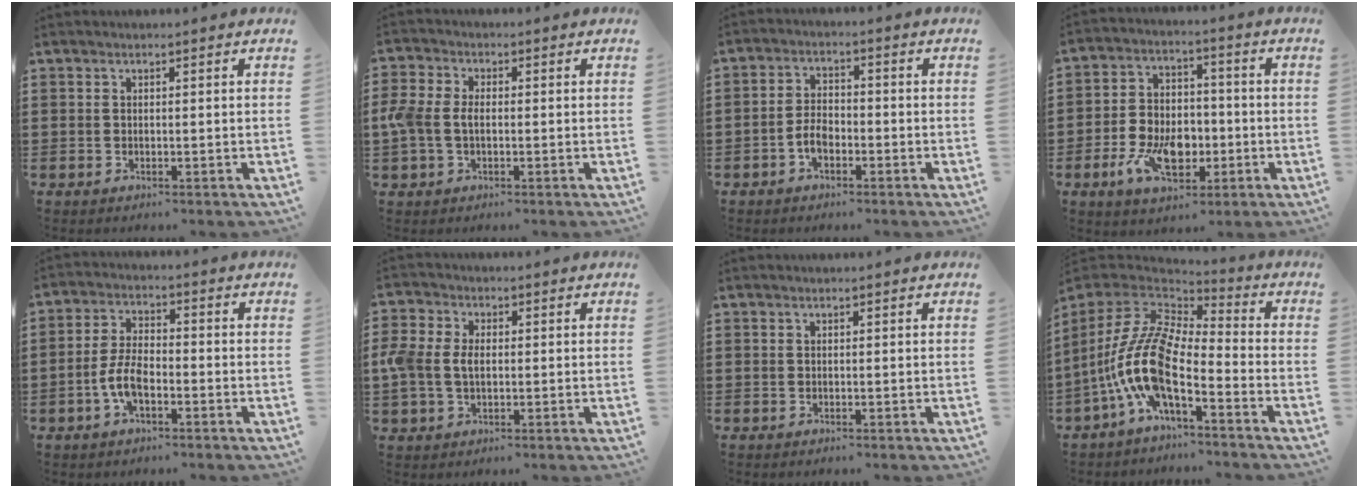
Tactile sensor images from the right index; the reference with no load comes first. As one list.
[{"total": 4.5, "force": [-0.6, 3.0, 3.3], "torque": [-0.102, -0.006, -0.022]}, {"total": 3.8, "force": [-1.6, 2.1, 2.8], "torque": [-0.071, -0.004, -0.037]}, {"total": 9.5, "force": [-3.1, 6.1, 6.6], "torque": [-0.144, 0.010, -0.055]}, {"total": 6.1, "force": [-2.2, 2.8, 4.9], "torque": [-0.119, -0.001, -0.048]}, {"total": 4.9, "force": [-0.4, 3.5, 3.3], "torque": [-0.099, 0.000, -0.017]}, {"total": 0.0}, {"total": 12.4, "force": [-4.8, 4.7, 10.4], "torque": [-0.254, -0.018, -0.108]}]